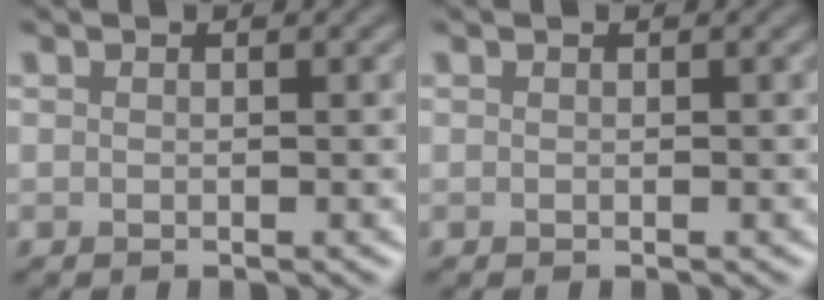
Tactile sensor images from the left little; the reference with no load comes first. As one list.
[{"total": 0.0}]